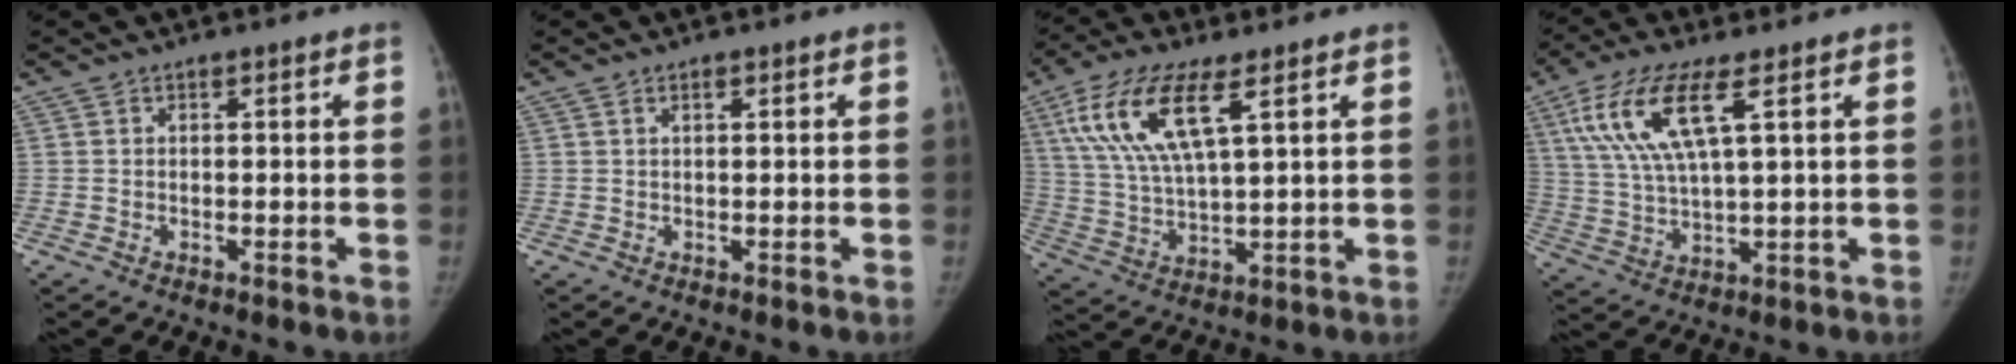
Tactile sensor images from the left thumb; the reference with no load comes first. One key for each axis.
{"total": 1.0, "fx": 0.6, "fy": 0.3, "fz": 0.8, "tx": -0.015, "ty": 0.004, "tz": 0.011}
{"total": 14.2, "fx": 6.3, "fy": 4.6, "fz": 11.9, "tx": -0.248, "ty": -0.014, "tz": 0.125}
{"total": 12.9, "fx": 5.3, "fy": 3.6, "fz": 11.2, "tx": -0.247, "ty": -0.010, "tz": 0.107}